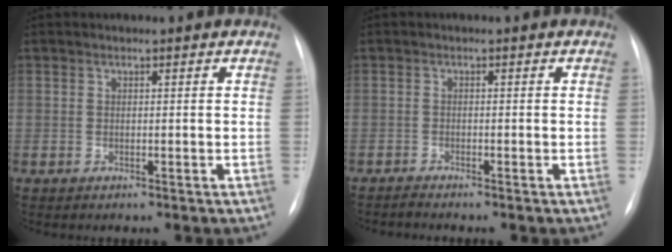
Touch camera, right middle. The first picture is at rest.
{"total": 0.7, "force": [-0.7, -0.2, 0.0], "torque": [-0.003, -0.005, -0.014]}